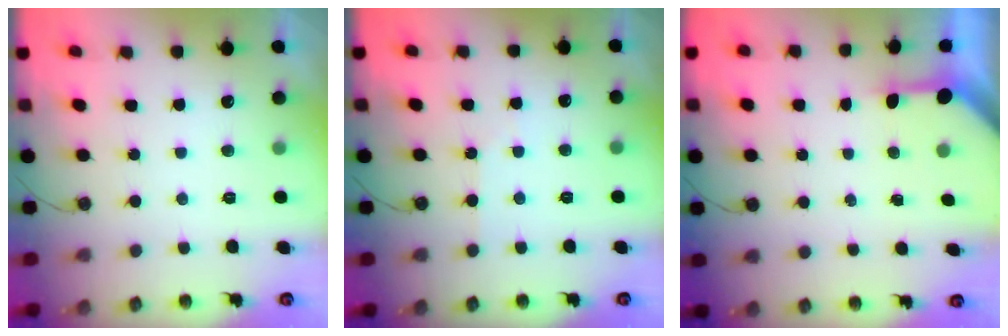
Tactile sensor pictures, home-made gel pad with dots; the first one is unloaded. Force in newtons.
{"total": 2.4, "press": 2.4, "slide": 0.4}
{"total": 3.3, "press": 3.3, "slide": 0.3}